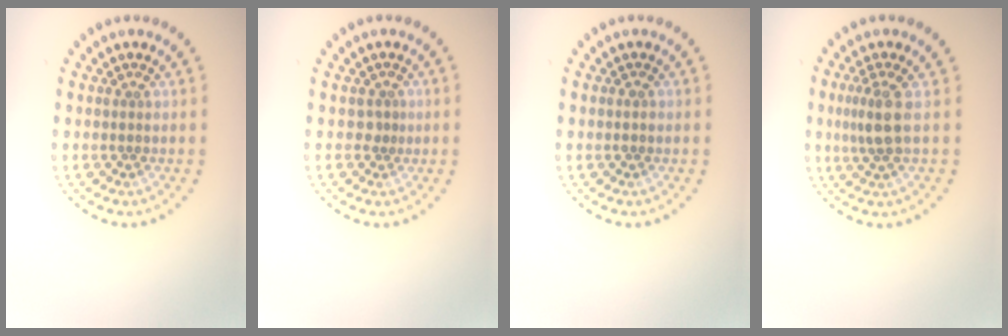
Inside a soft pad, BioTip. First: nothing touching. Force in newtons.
{"total": 0.6, "press": 0.3, "slide": 0.6}
{"total": 0.9, "press": 0.9, "slide": 0.1}
{"total": 2.7, "press": 2.2, "slide": 1.5}